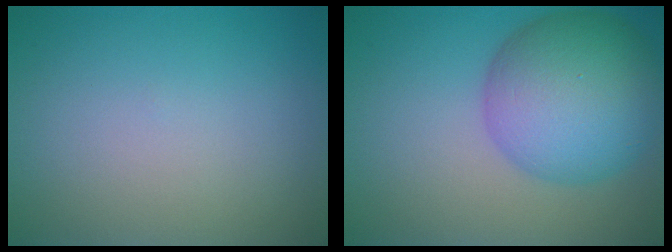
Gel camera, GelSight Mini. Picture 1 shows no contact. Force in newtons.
{"total": 9.6, "press": 9.6, "slide": 0.3}